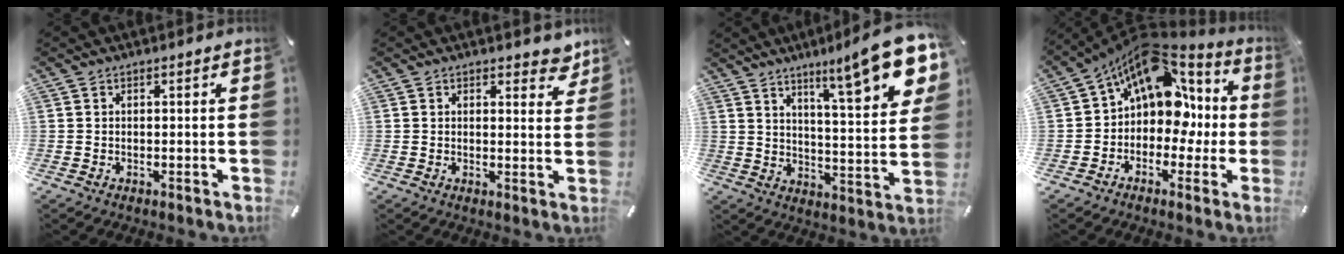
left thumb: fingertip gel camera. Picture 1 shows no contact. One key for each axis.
{"total": 3.7, "fx": 2.9, "fy": 2.0, "fz": 1.3, "tx": -0.001, "ty": -0.015, "tz": 0.046}
{"total": 15.5, "fx": 10.8, "fy": 2.3, "fz": 10.9, "tx": -0.155, "ty": -0.085, "tz": 0.166}
{"total": 15.9, "fx": 5.2, "fy": 11.3, "fz": 9.9, "tx": -0.169, "ty": -0.038, "tz": 0.091}